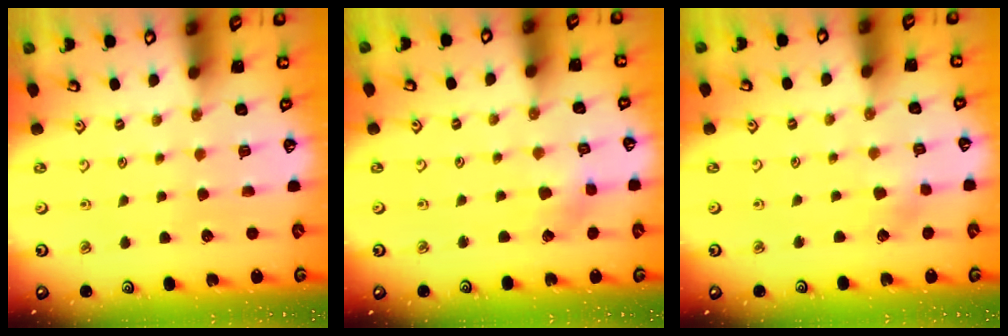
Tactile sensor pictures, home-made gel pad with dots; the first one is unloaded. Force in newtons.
{"total": 2.5, "press": 2.4, "slide": 0.3}
{"total": 2.3, "press": 2.3, "slide": 0.1}